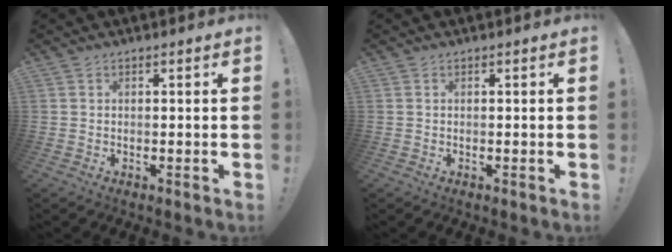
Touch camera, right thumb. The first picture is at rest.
{"total": 0.0}